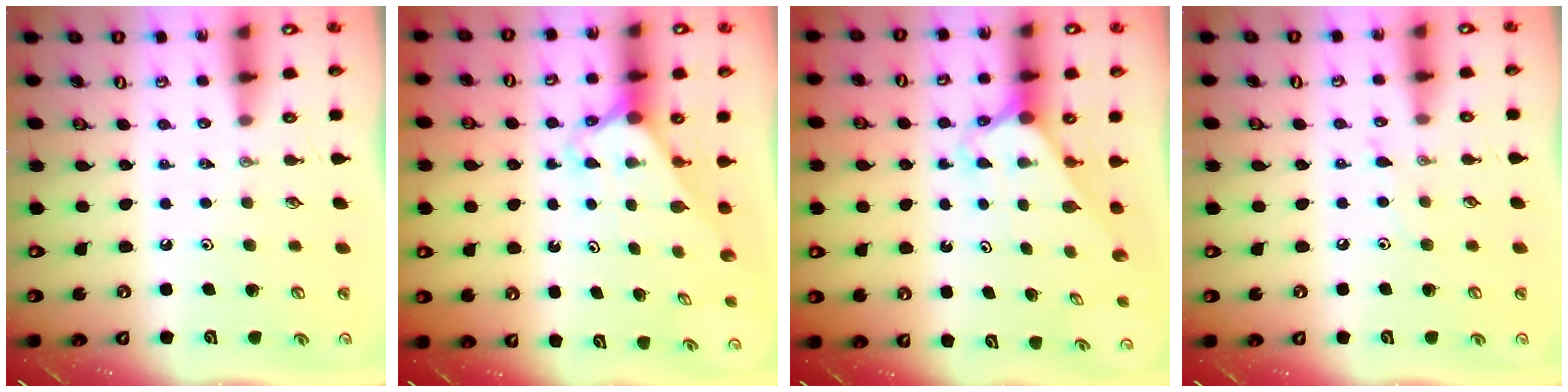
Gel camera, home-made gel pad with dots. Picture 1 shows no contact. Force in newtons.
{"total": 2.3, "press": 2.3, "slide": 0.2}
{"total": 2.3, "press": 2.3, "slide": 0.2}
{"total": 5.6, "press": 5.6, "slide": 0.7}